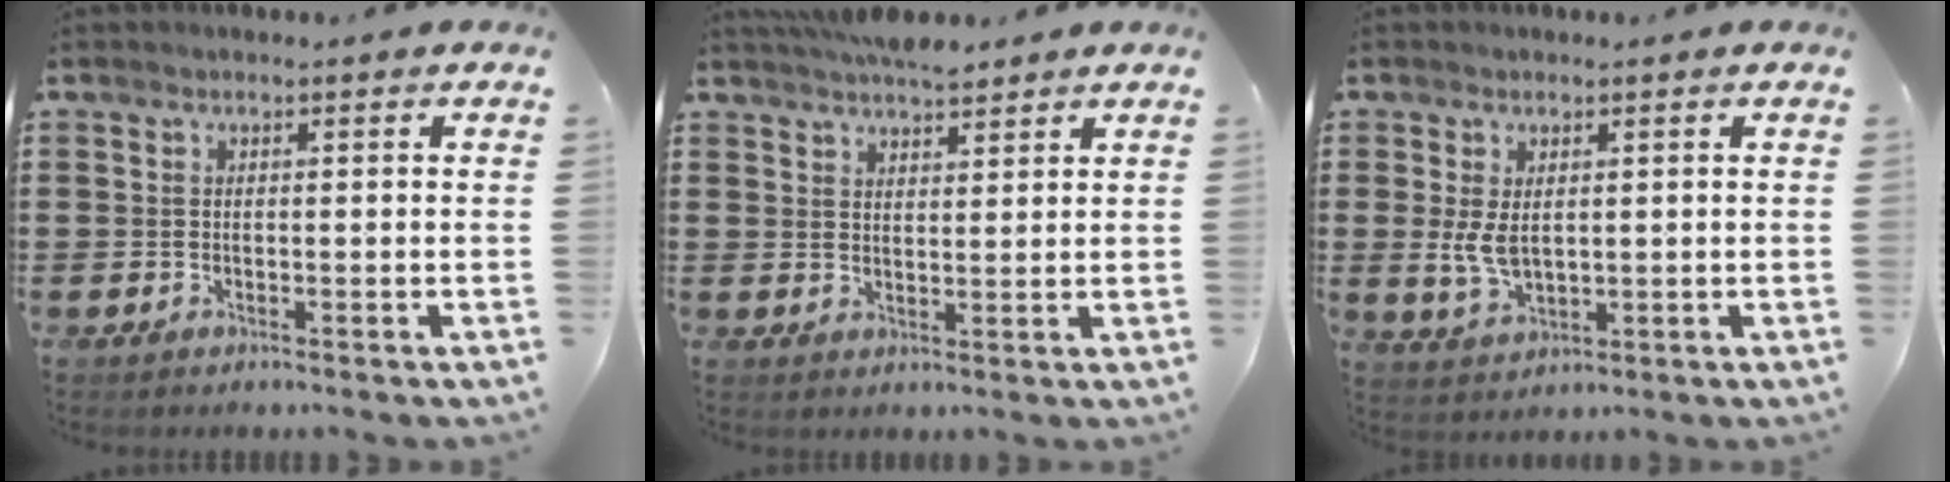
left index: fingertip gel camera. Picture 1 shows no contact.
{"total": 4.6, "force": [4.2, 0.9, 1.6], "torque": [-0.041, -0.007, 0.080]}
{"total": 4.2, "force": [0.6, 2.4, 3.3], "torque": [-0.084, -0.001, 0.007]}